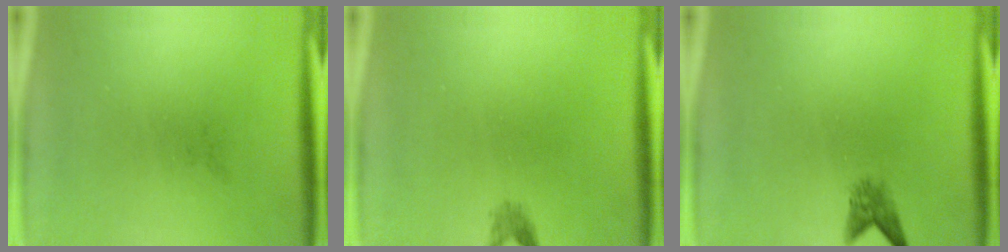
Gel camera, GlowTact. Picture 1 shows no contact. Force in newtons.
{"total": 1.2}
{"total": 2.0}